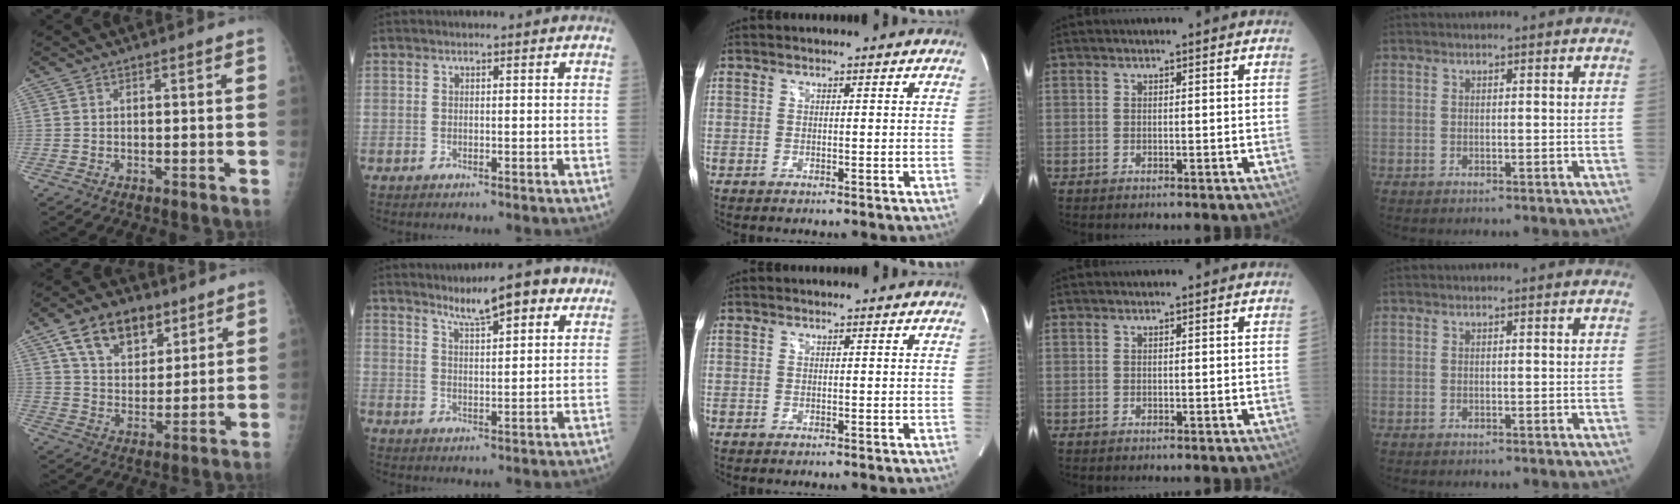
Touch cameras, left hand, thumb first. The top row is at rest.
{"thumb": {"total": 13.2, "force": [7.4, 8.1, 7.4], "torque": [-0.091, -0.031, 0.130]}, "index": {"total": 8.1, "force": [5.8, 1.5, 5.5], "torque": [-0.087, 0.014, 0.091]}}